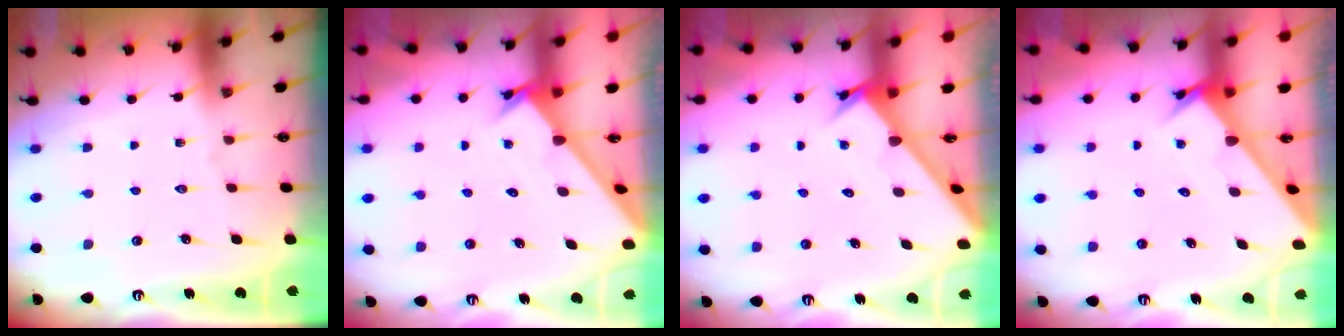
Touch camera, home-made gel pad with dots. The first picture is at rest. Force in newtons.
{"total": 1.2, "press": 1.2, "slide": 0.1}
{"total": 2.4, "press": 2.4, "slide": 0.2}
{"total": 2.9, "press": 2.9, "slide": 0.1}